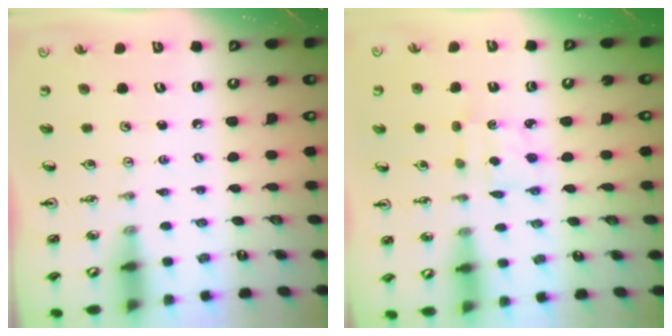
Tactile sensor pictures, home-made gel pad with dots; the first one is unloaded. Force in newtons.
{"total": 2.2, "press": 2.1, "slide": 0.6}